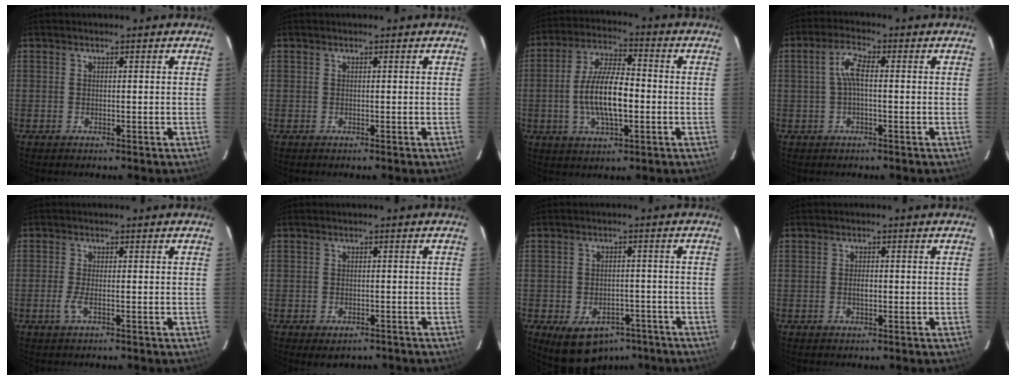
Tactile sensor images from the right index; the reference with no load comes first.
{"total": 0.0}
{"total": 11.8, "force": [-1.9, 4.3, 10.8], "torque": [-0.216, 0.003, -0.034]}
{"total": 4.2, "force": [0.0, 1.3, 4.0], "torque": [-0.082, 0.011, 0.001]}
{"total": 2.4, "force": [-1.0, 0.3, 2.1], "torque": [-0.045, -0.004, -0.019]}
{"total": 3.8, "force": [-2.5, 2.2, 1.8], "torque": [-0.033, -0.012, -0.030]}
{"total": 11.3, "force": [-6.7, 7.5, 5.2], "torque": [-0.104, 0.007, -0.074]}
{"total": 1.5, "force": [-0.3, 0.8, 1.3], "torque": [-0.022, 0.001, -0.005]}